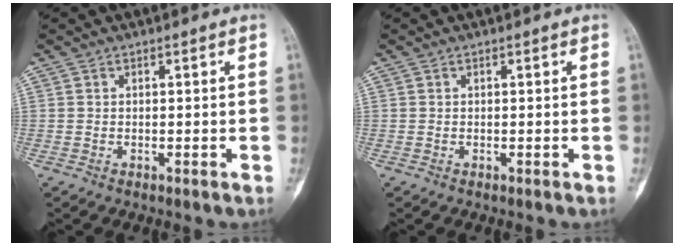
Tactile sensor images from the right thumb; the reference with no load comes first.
{"total": 0.0}